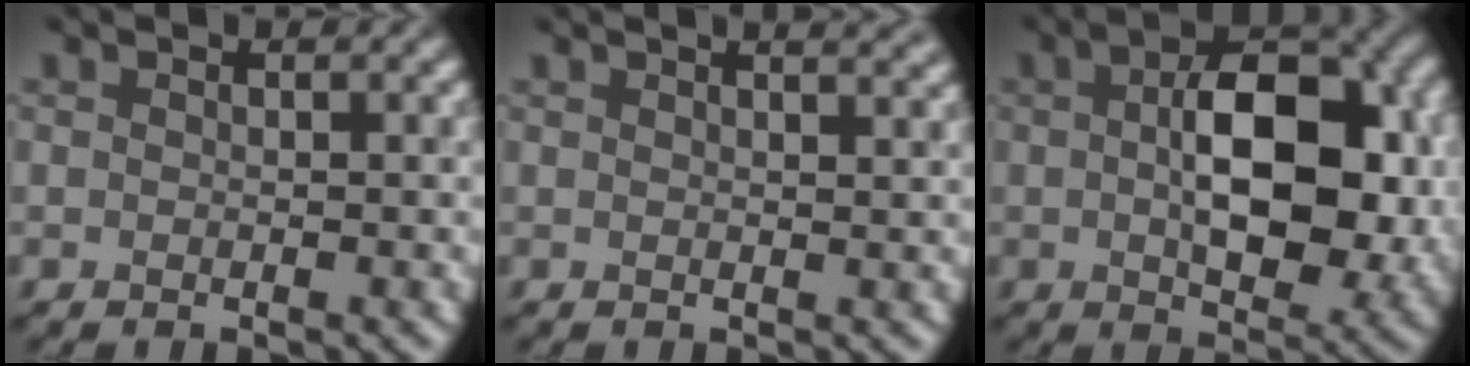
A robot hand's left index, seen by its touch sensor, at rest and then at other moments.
{"total": 4.1, "force": [2.8, 1.8, 2.4], "torque": [0.000, 0.029, 0.000]}
{"total": 10.9, "force": [0.5, 6.0, 9.1], "torque": [-0.141, 0.001, 0.010]}